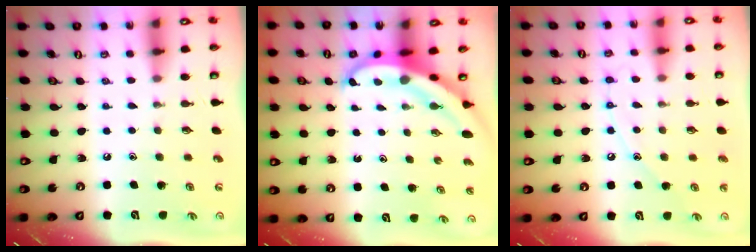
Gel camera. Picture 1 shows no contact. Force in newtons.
{"total": 5.1, "press": 5.1, "slide": 0.5}
{"total": 8.0, "press": 8.0, "slide": 0.6}